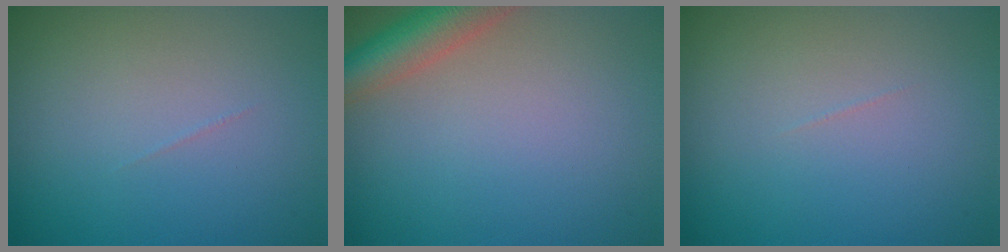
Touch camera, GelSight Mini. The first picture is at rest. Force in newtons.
{"total": 4.8, "press": 4.8, "slide": 0.2}
{"total": 0.0}